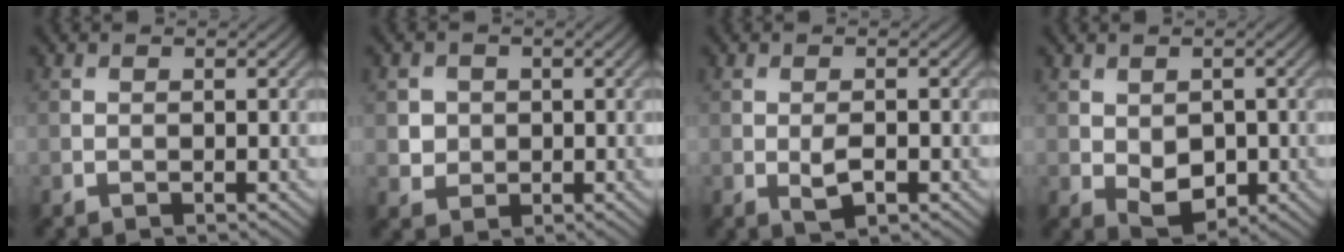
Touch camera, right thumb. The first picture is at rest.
{"total": 2.5, "force": [0.2, 2.4, 0.7], "torque": [-0.022, -0.009, 0.007]}
{"total": 2.4, "force": [-0.6, 0.9, 2.2], "torque": [-0.046, -0.005, -0.009]}
{"total": 4.3, "force": [-0.7, 2.8, 3.2], "torque": [-0.062, -0.013, -0.004]}